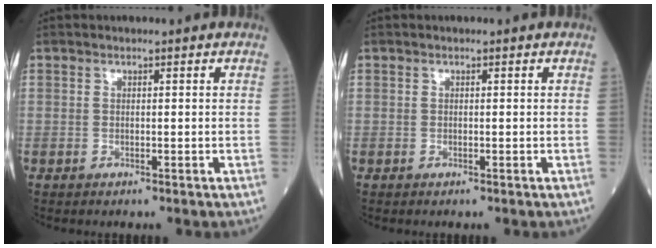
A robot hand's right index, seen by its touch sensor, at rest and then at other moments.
{"total": 0.0}